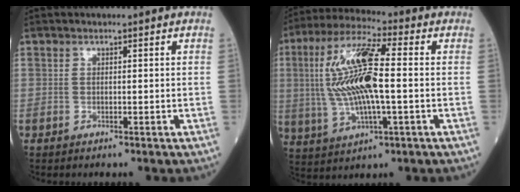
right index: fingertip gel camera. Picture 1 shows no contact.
{"total": 14.8, "force": [0.4, 3.0, 14.5], "torque": [-0.304, 0.013, 0.006]}